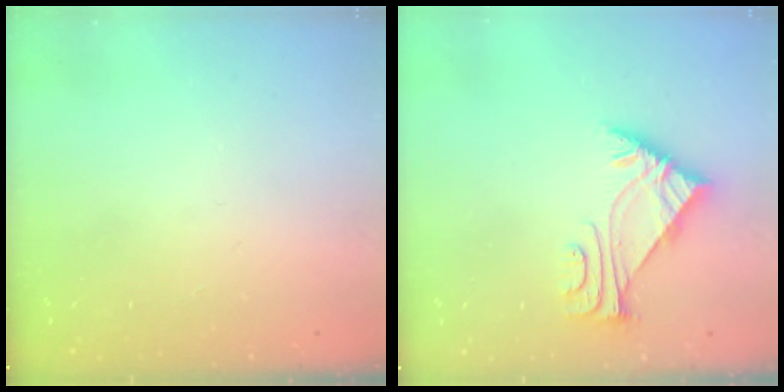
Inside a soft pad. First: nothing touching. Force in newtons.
{"total": 5.7, "press": 5.6, "slide": 1.1}